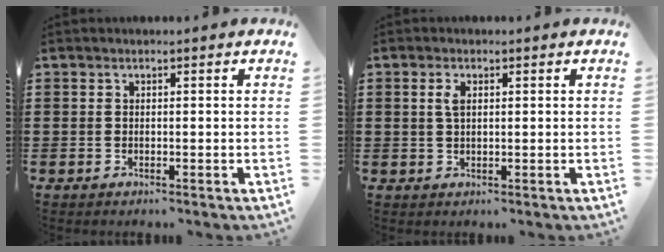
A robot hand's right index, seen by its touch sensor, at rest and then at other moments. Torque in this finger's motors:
{"motor_torque": [0.01, 0.01, 0.01, 0.04]}